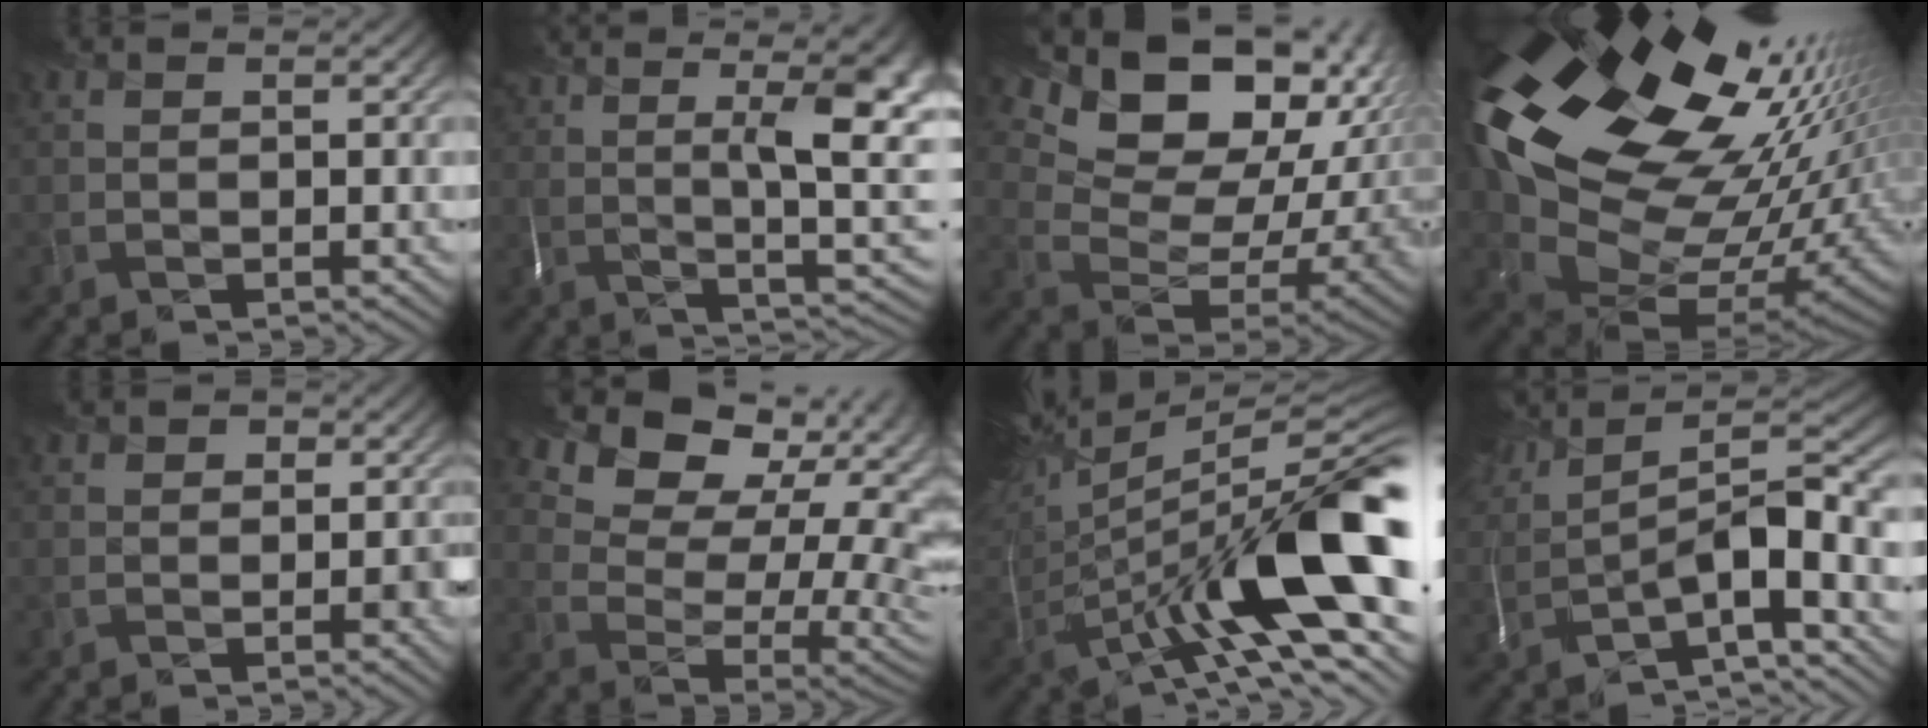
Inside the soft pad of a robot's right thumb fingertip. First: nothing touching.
{"total": 16.1, "force": [5.7, 4.7, 14.3], "torque": [-0.218, 0.027, 0.106]}
{"total": 18.3, "force": [10.5, 10.5, 10.8], "torque": [-0.210, 0.033, 0.172]}
{"total": 21.1, "force": [7.5, 13.8, 14.1], "torque": [-0.295, -0.030, 0.166]}
{"total": 2.7, "force": [-0.6, 2.3, 1.3], "torque": [-0.005, -0.003, -0.008]}
{"total": 14.8, "force": [7.9, 9.1, 8.6], "torque": [-0.155, 0.028, 0.124]}
{"total": 18.5, "force": [-1.7, 6.9, 17.0], "torque": [-0.289, -0.008, -0.022]}
{"total": 10.7, "force": [-2.0, 4.4, 9.6], "torque": [-0.179, 0.003, -0.039]}